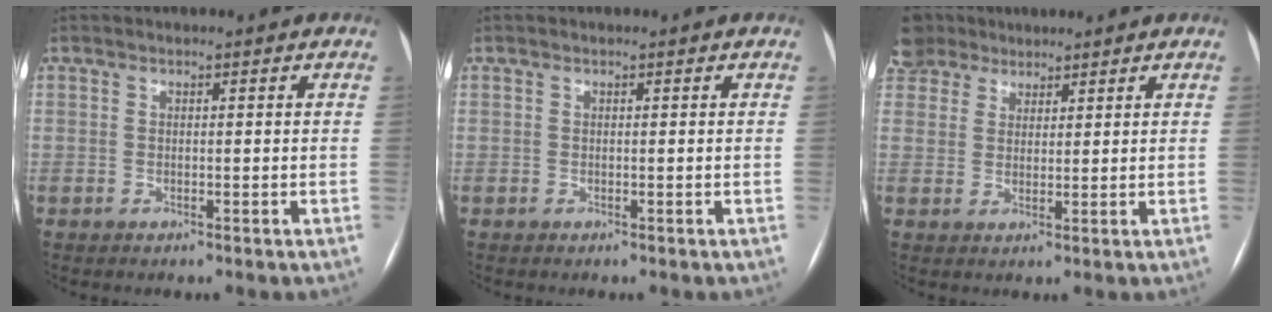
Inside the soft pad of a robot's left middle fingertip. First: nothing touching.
{"total": 0.0}
{"total": 5.2, "force": [4.4, 2.6, 0.0], "torque": [-0.004, 0.012, 0.093]}